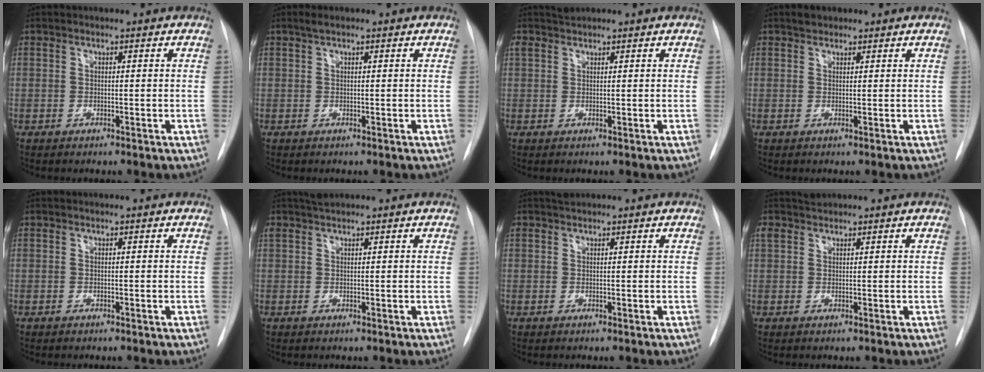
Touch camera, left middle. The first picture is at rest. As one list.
[{"total": 1.1, "force": [0.7, 0.2, 0.7], "torque": [-0.020, 0.009, 0.015]}, {"total": 1.2, "force": [1.2, 0.0, -0.1], "torque": [-0.008, 0.010, 0.029]}, {"total": 1.4, "force": [1.1, 0.8, 0.4], "torque": [-0.010, 0.004, 0.017]}, {"total": 0.0}, {"total": 1.5, "force": [1.5, 0.1, 0.3], "torque": [-0.012, 0.012, 0.032]}, {"total": 1.1, "force": [1.1, 0.3, 0.1], "torque": [-0.011, 0.013, 0.022]}, {"total": 1.4, "force": [1.3, 0.3, -0.2], "torque": [-0.005, 0.010, 0.028]}]